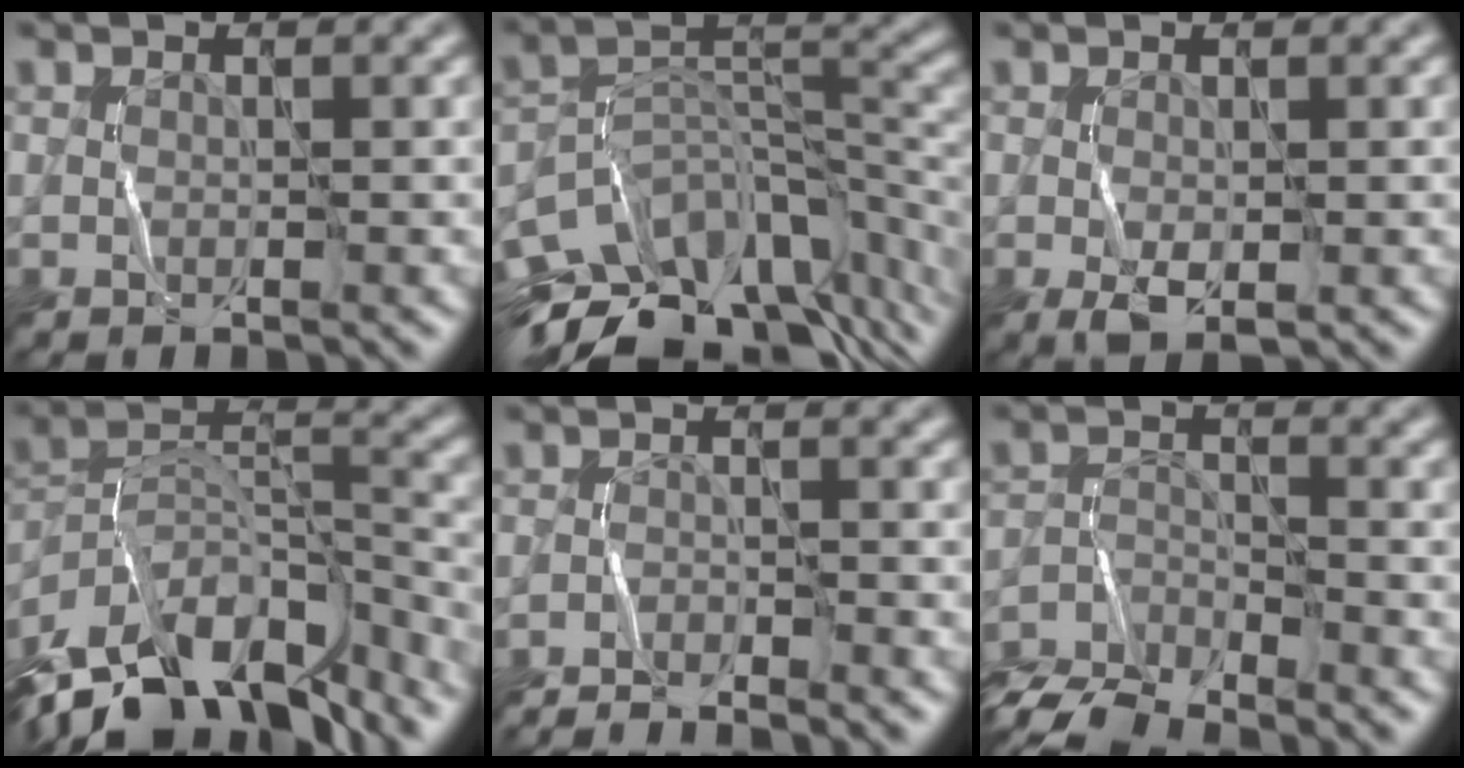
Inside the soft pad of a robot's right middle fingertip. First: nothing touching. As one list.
[{"total": 12.7, "force": [-7.7, 6.7, 7.5], "torque": [-0.140, 0.008, -0.126]}, {"total": 2.2, "force": [-0.5, 1.1, 1.8], "torque": [-0.040, -0.009, -0.007]}, {"total": 14.0, "force": [-10.8, 5.5, 7.1], "torque": [-0.142, 0.016, -0.186]}, {"total": 4.0, "force": [-3.8, 0.3, 1.0], "torque": [-0.020, -0.008, -0.066]}, {"total": 5.8, "force": [-5.5, 1.1, 1.5], "torque": [-0.027, -0.009, -0.110]}]